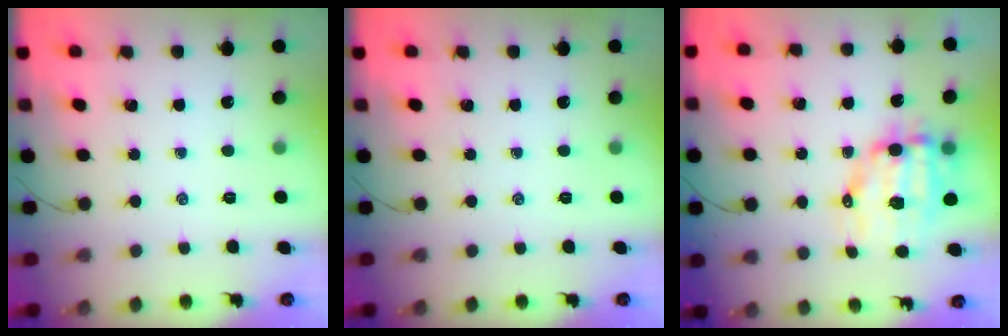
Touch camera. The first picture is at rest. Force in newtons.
{"total": 0.0}
{"total": 11.1, "press": 10.8, "slide": 2.4}